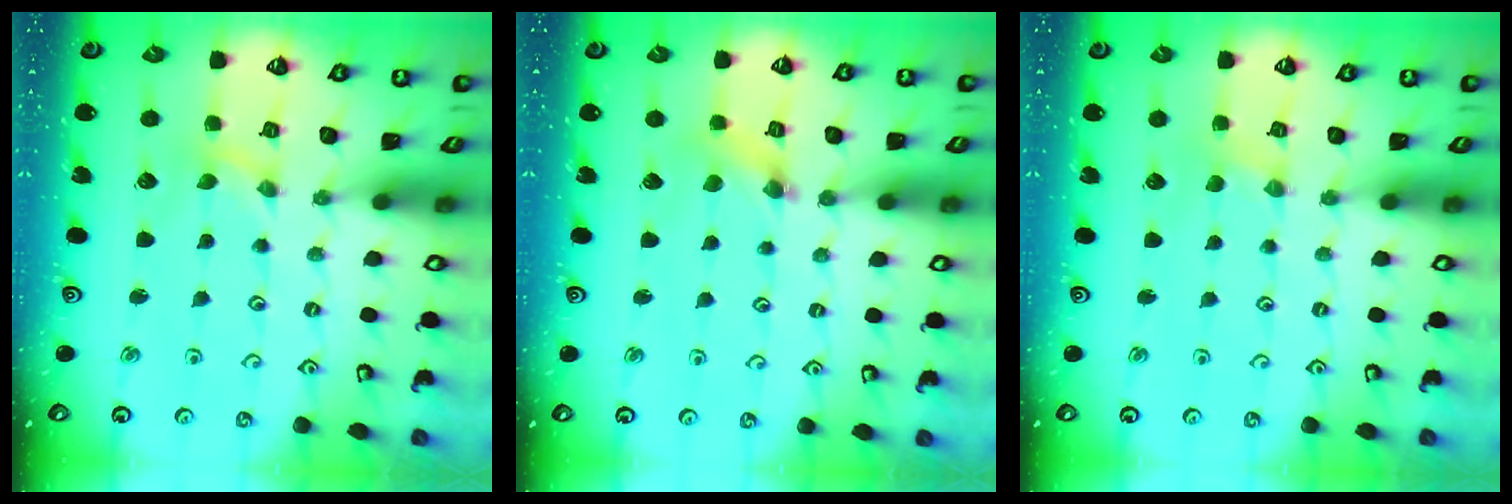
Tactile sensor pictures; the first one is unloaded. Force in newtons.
{"total": 2.9, "press": 2.9, "slide": 0.3}
{"total": 0.0}